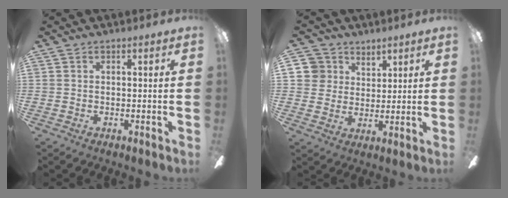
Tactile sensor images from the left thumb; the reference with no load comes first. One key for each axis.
{"total": 7.7, "fx": 4.8, "fy": 6.0, "fz": 0.4, "tx": -0.019, "ty": -0.022, "tz": 0.093}